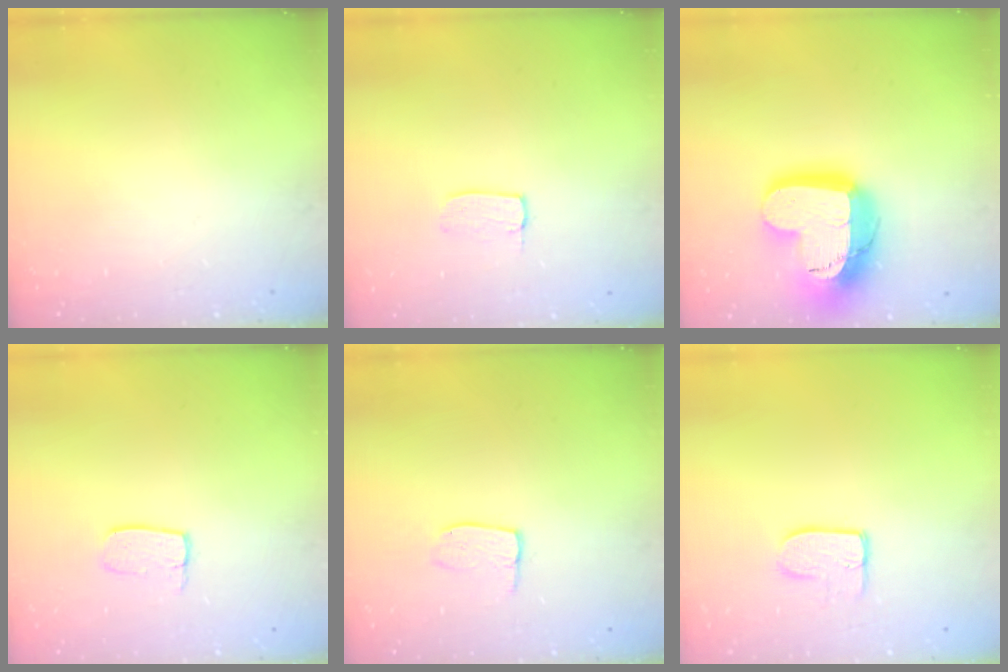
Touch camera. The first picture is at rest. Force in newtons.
{"total": 3.4, "press": 3.4, "slide": 0.1}
{"total": 20.1, "press": 20.0, "slide": 1.6}
{"total": 6.0, "press": 6.0, "slide": 0.5}
{"total": 6.3, "press": 6.3, "slide": 0.2}
{"total": 7.4, "press": 7.4, "slide": 0.2}